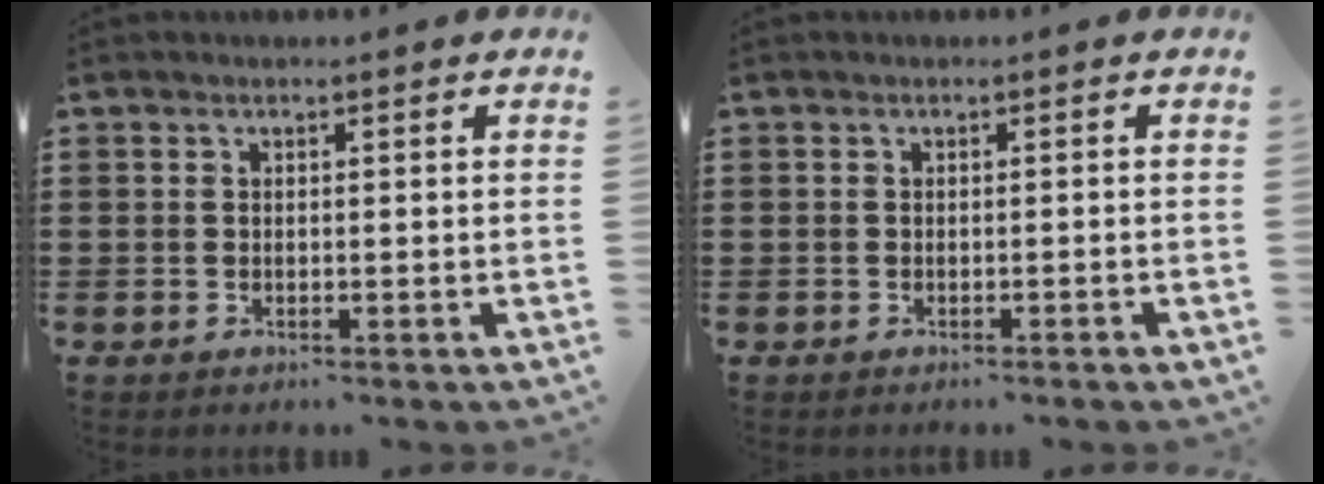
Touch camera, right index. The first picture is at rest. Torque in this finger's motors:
{"motor_torque": [0.81, -0.31, 0.08, 0.03]}